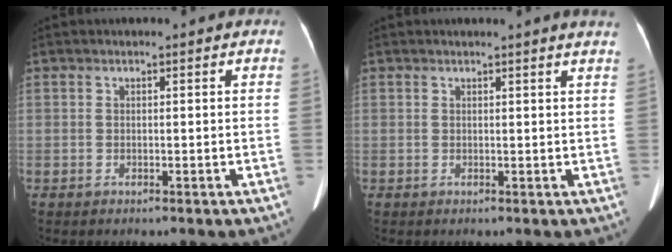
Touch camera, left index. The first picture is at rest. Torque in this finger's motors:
{"motor_torque": [0.12, -0.47, 0.02, 0.02]}